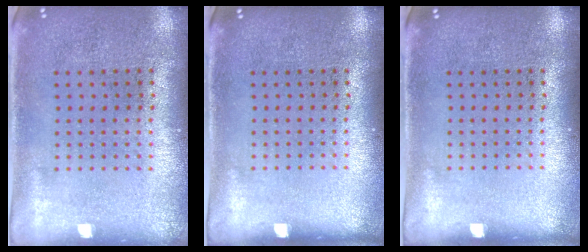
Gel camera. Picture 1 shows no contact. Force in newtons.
{"total": 0.0}
{"total": 0.0}